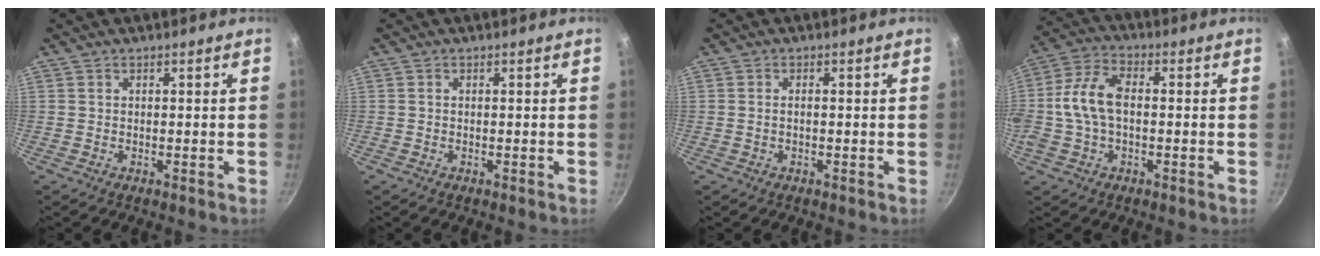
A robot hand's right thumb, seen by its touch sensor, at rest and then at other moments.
{"total": 0.0}
{"total": 1.0, "force": [-0.2, 0.4, 0.9], "torque": [-0.023, 0.005, -0.006]}
{"total": 10.7, "force": [-0.3, 6.2, 8.7], "torque": [-0.173, 0.028, -0.021]}